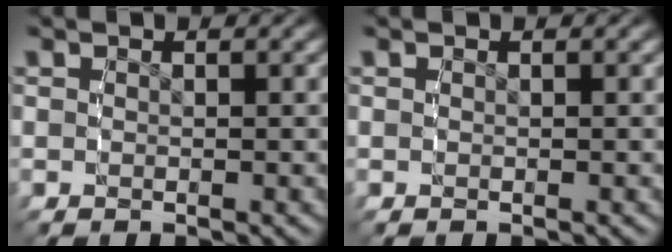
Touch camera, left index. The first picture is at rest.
{"total": 0.0}